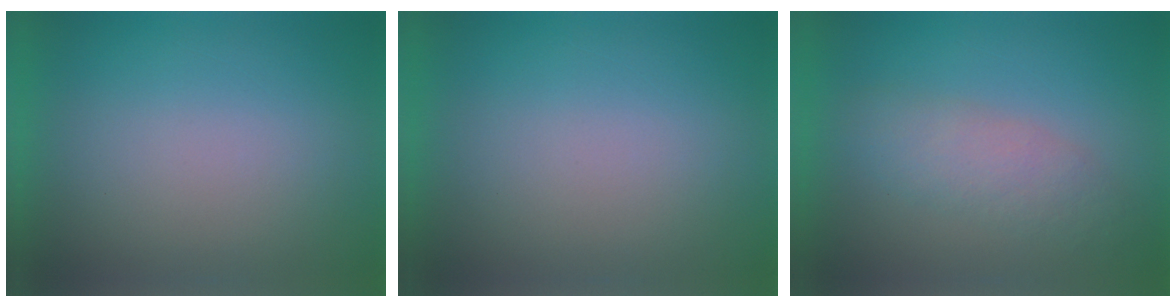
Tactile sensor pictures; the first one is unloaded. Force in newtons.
{"total": 0.0}
{"total": 2.8}